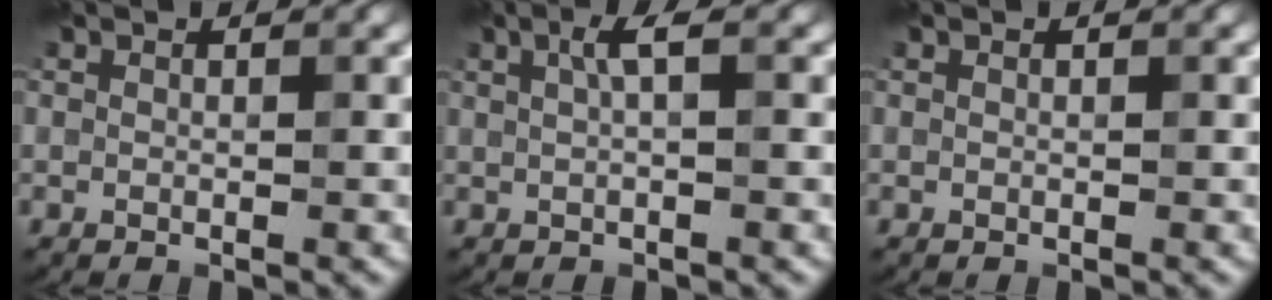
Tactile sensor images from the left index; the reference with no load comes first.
{"total": 2.0, "force": [0.6, 0.3, 1.9], "torque": [-0.035, 0.007, 0.009]}
{"total": 0.0}